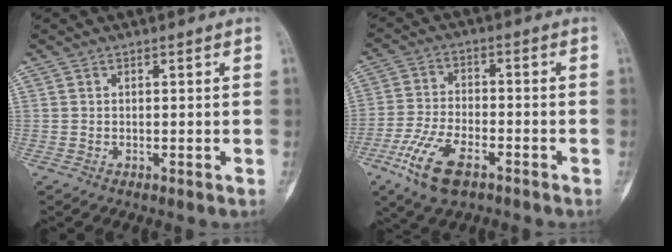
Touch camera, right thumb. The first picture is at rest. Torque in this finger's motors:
{"motor_torque": [-0.25, 0.42, 0.45, 0.09, -0.07]}